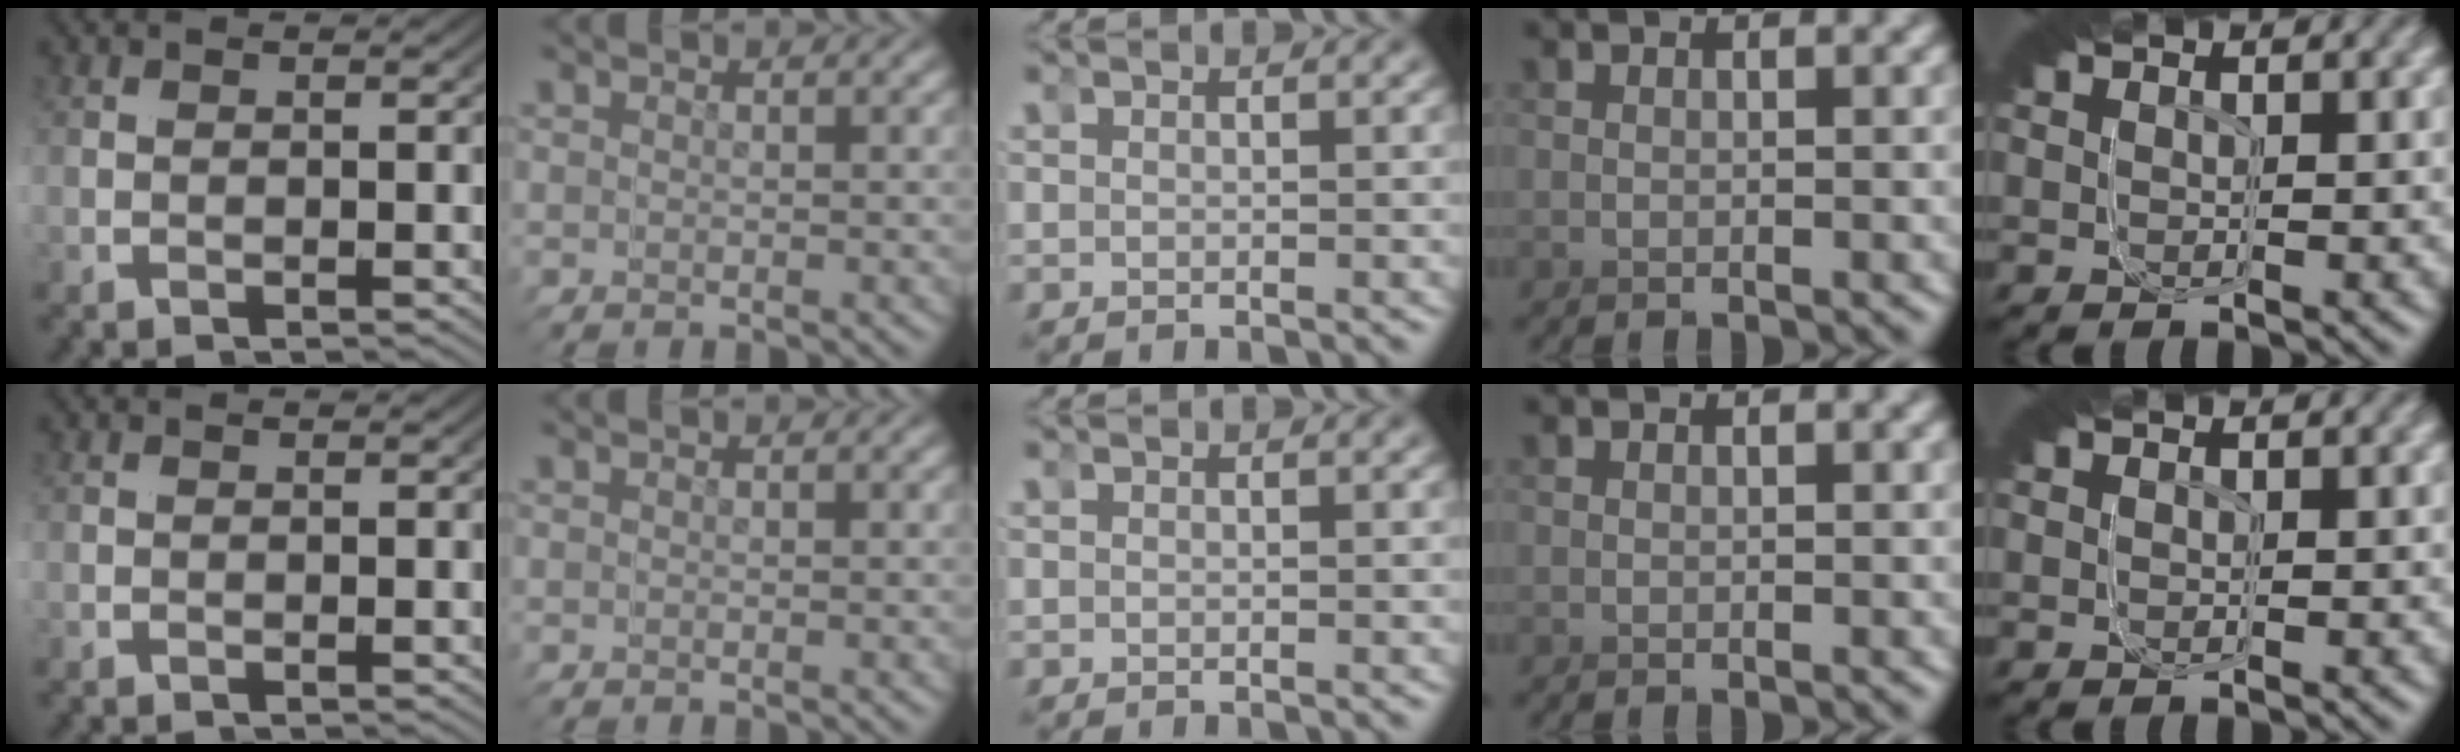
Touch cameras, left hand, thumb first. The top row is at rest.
{}